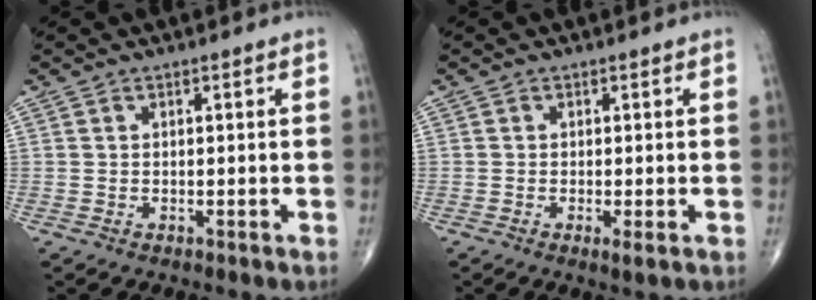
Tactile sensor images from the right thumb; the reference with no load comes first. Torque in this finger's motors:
{"motor_torque": [-0.19, 0.18, -0.31, -0.30, -0.02]}